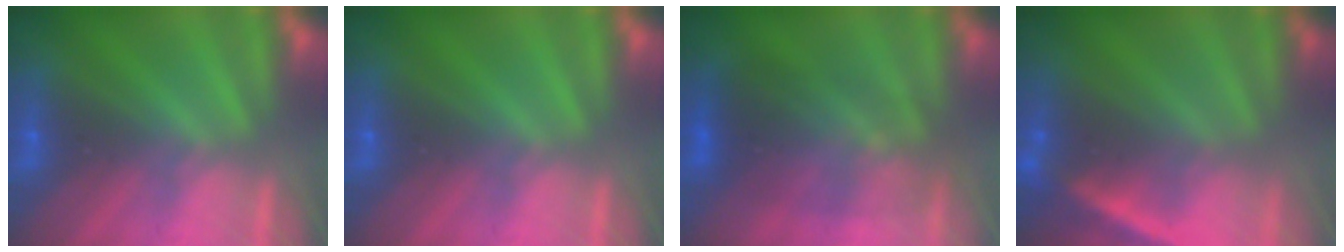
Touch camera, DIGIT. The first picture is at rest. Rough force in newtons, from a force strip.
{"total": 0.0}
{"total": 3.6}
{"total": 2.2}